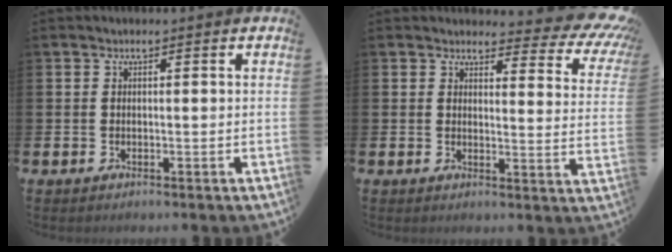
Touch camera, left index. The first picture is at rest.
{"total": 4.2, "force": [3.6, 1.6, 1.6], "torque": [-0.017, -0.040, 0.051]}